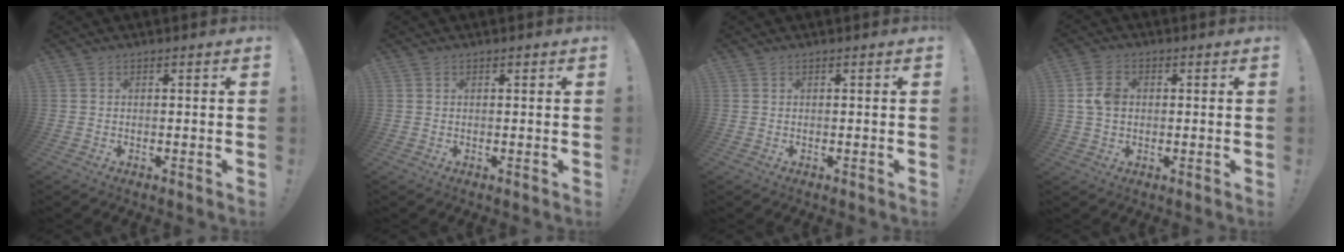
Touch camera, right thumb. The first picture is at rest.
{"total": 0.0}
{"total": 0.0}
{"total": 6.8, "force": [0.7, 5.0, 4.5], "torque": [-0.092, 0.009, 0.016]}